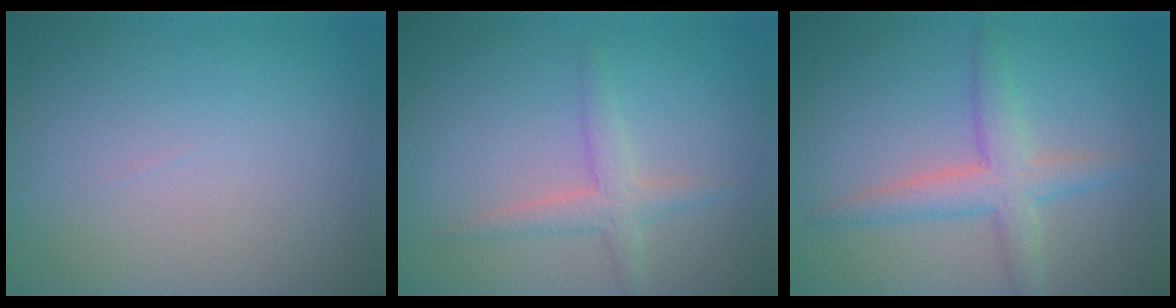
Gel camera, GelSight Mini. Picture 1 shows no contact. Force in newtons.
{"total": 2.3, "press": 2.3, "slide": 0.1}
{"total": 3.5, "press": 3.5, "slide": 0.3}